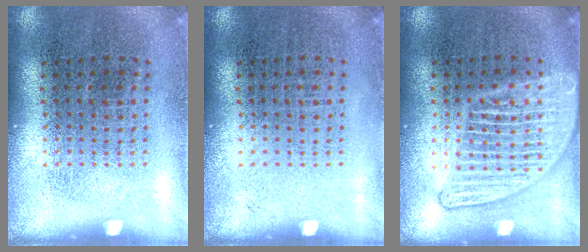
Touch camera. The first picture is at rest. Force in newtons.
{"total": 0.0}
{"total": 3.0, "press": 3.0, "slide": 0.3}